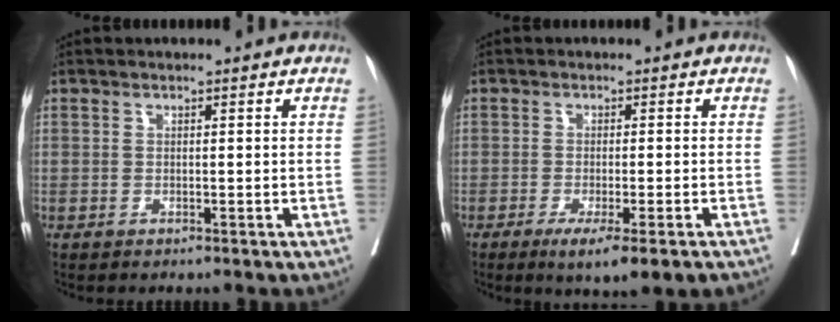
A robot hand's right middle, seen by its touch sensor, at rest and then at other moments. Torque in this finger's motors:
{"motor_torque": [0.75, -0.59, 0.20, 0.07]}